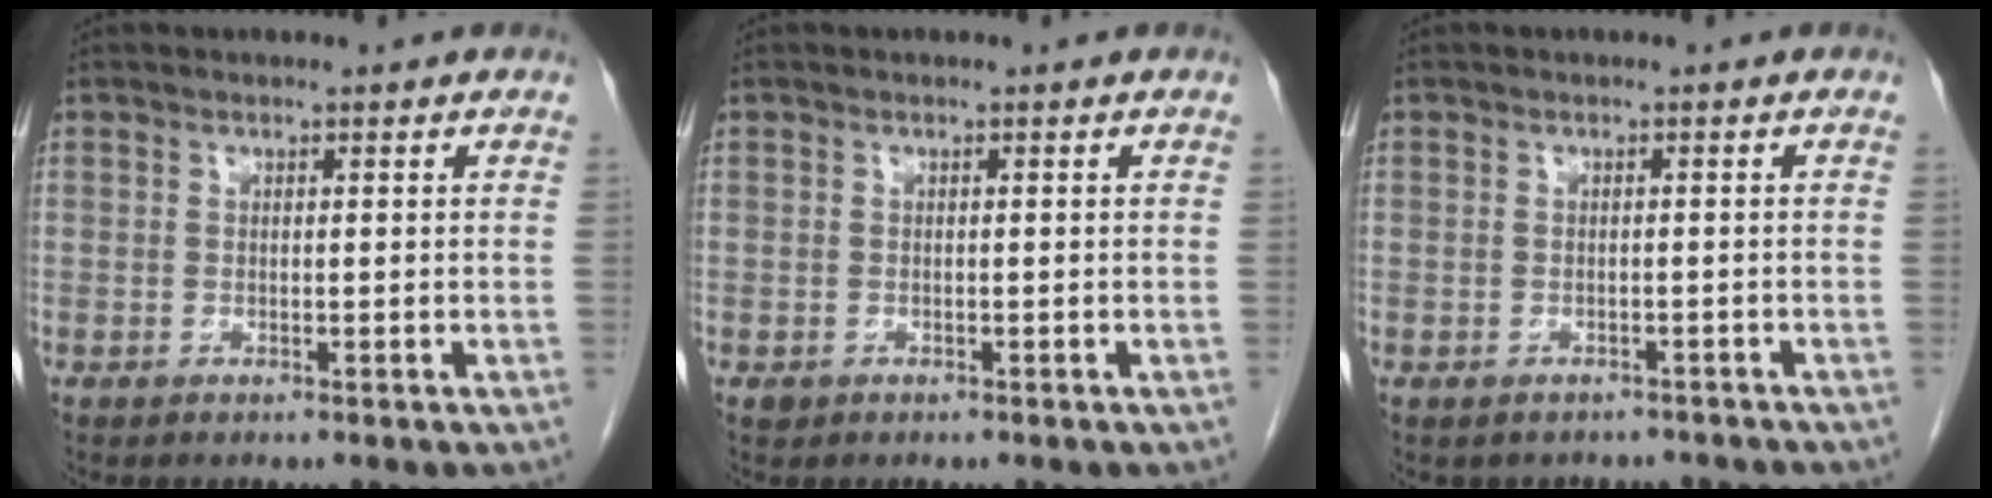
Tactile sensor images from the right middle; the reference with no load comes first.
{"total": 0.7, "force": [-0.3, 0.6, 0.2], "torque": [-0.004, 0.002, -0.001]}
{"total": 4.5, "force": [-3.9, 2.3, 0.4], "torque": [0.001, 0.013, -0.044]}